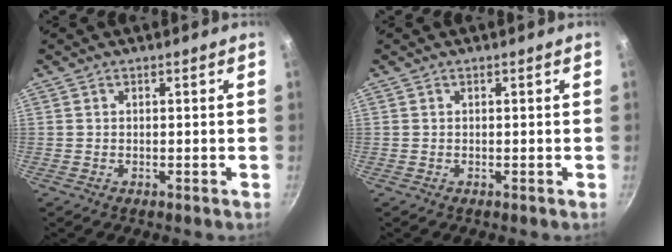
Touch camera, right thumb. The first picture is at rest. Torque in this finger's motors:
{"motor_torque": [0.00, 0.00, -0.07, 0.07, 0.00]}